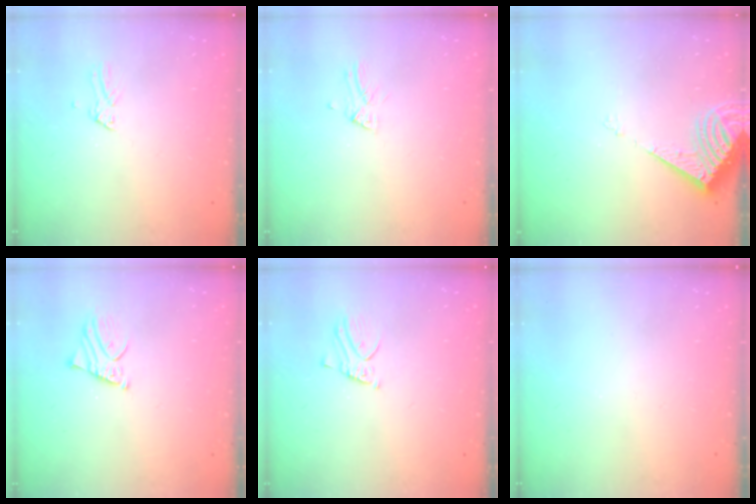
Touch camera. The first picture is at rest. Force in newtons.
{"total": 2.1, "press": 2.1, "slide": 0.1}
{"total": 8.3, "press": 8.2, "slide": 0.9}
{"total": 2.2, "press": 2.2, "slide": 0.1}
{"total": 2.8, "press": 2.8, "slide": 0.1}
{"total": 0.0}